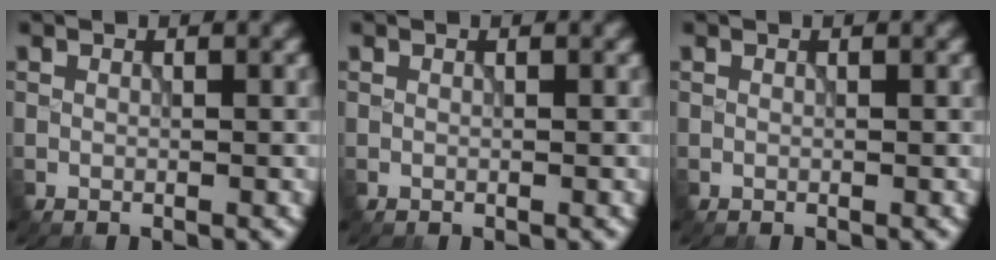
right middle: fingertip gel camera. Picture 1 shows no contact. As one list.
[{"total": 0.0}, {"total": 0.0}]